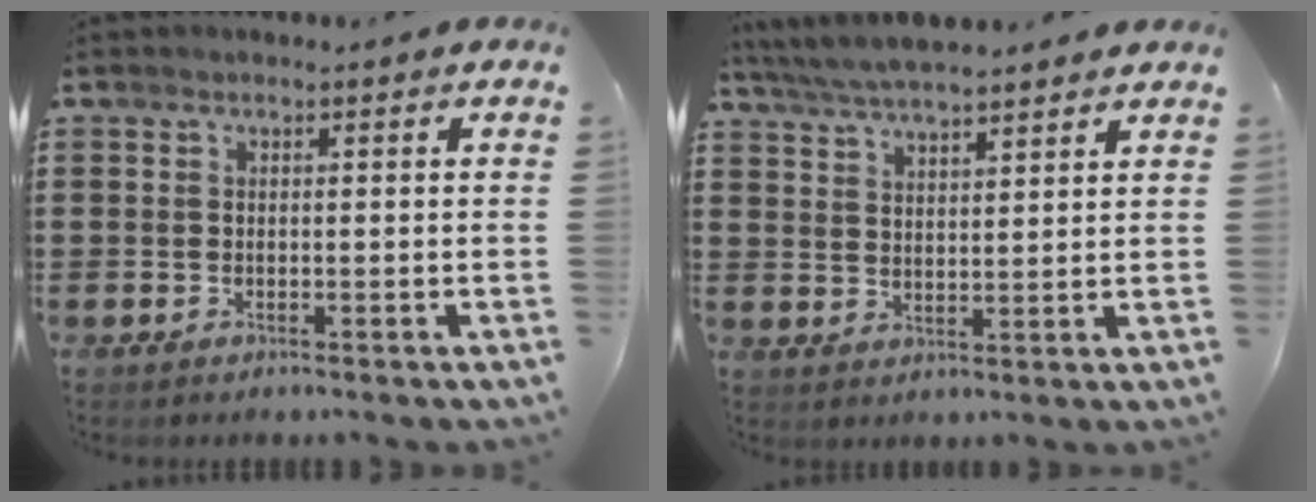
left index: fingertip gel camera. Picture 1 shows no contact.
{"total": 4.8, "force": [4.5, 0.3, 1.4], "torque": [-0.043, -0.017, 0.080]}